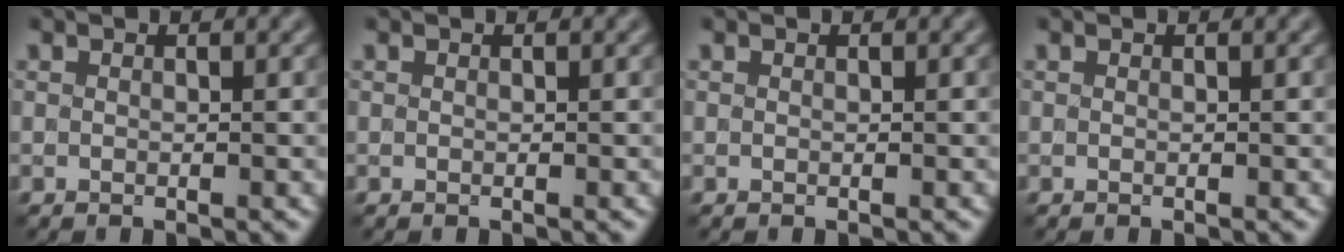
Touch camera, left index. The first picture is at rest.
{"total": 0.0}
{"total": 0.0}
{"total": 0.0}